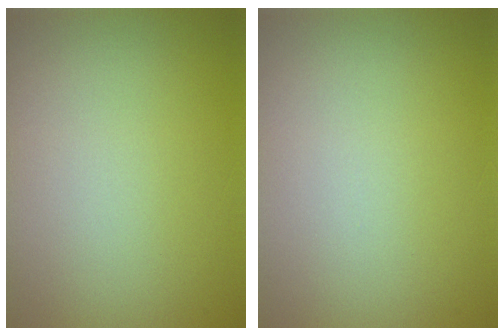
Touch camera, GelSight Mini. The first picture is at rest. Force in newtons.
{"total": 0.0}